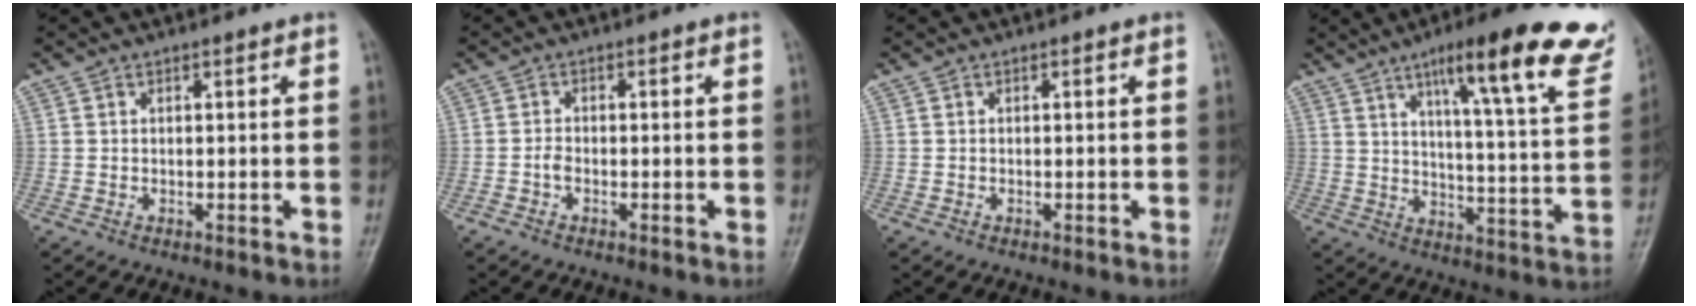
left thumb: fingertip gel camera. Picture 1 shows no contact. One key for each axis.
{"total": 1.3, "fx": -0.8, "fy": 0.7, "fz": 0.8, "tx": -0.020, "ty": 0.003, "tz": -0.021}
{"total": 0.0}
{"total": 21.9, "fx": 13.6, "fy": 3.6, "fz": 16.8, "tx": -0.207, "ty": -0.051, "tz": 0.183}